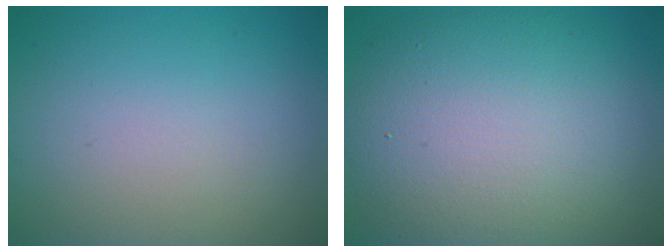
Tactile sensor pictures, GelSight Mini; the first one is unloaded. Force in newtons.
{"total": 12.2, "press": 12.2, "slide": 0.8}